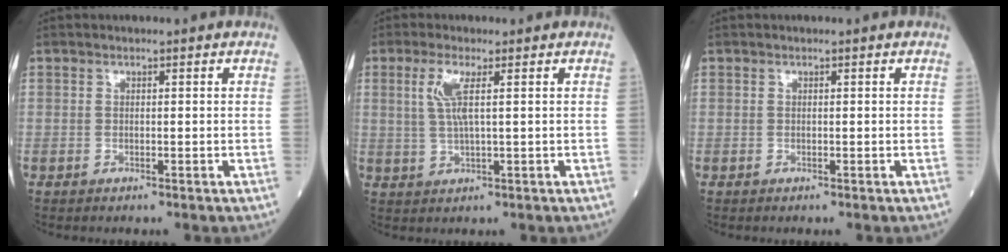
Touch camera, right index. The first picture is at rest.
{"total": 4.4, "force": [1.3, 0.4, 4.2], "torque": [-0.094, 0.000, 0.029]}
{"total": 0.0}